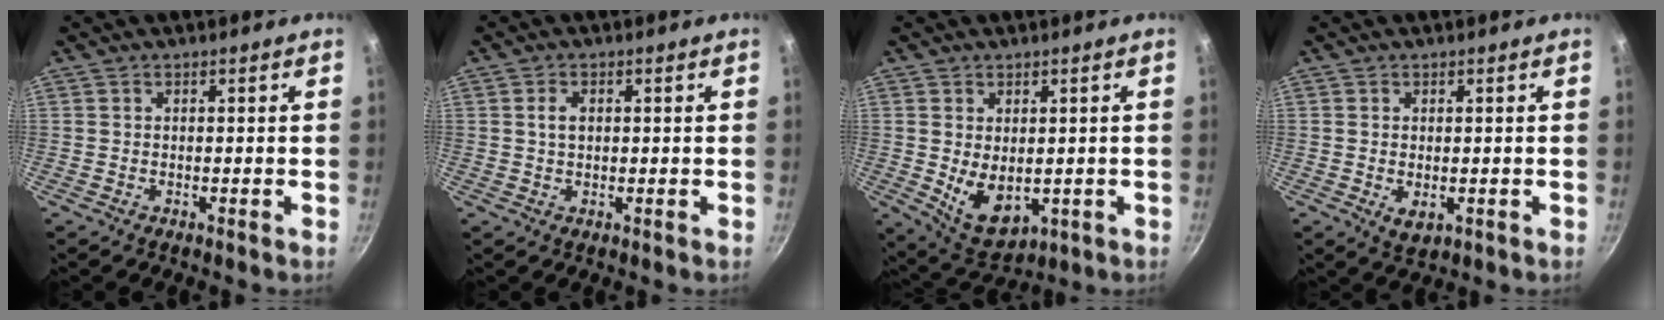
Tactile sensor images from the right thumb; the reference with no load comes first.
{"total": 2.6, "force": [0.5, 1.7, 1.9], "torque": [-0.028, 0.001, 0.009]}
{"total": 8.4, "force": [-0.2, 5.4, 6.5], "torque": [-0.092, -0.021, 0.021]}
{"total": 3.2, "force": [-0.5, 1.9, 2.5], "torque": [-0.041, -0.012, -0.004]}